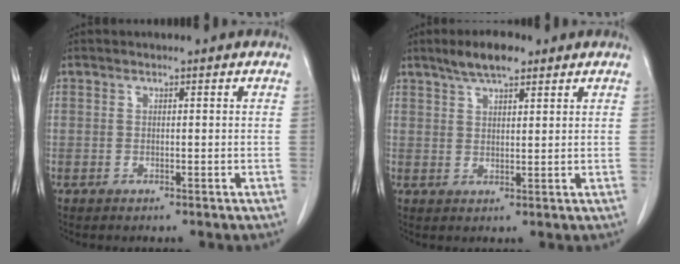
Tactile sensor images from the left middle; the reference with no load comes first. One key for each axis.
{"total": 5.5, "fx": 4.0, "fy": 1.5, "fz": 3.5, "tx": -0.069, "ty": 0.009, "tz": 0.071}